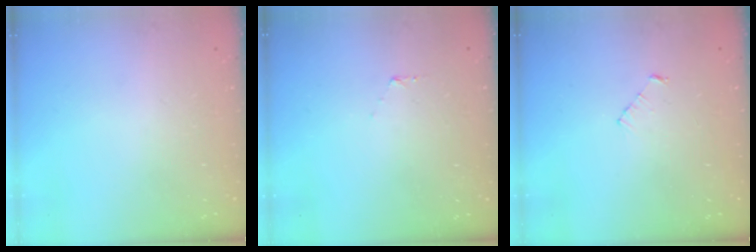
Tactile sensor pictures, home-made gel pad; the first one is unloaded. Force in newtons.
{"total": 3.3, "press": 3.3, "slide": 0.3}
{"total": 3.1, "press": 3.0, "slide": 0.3}